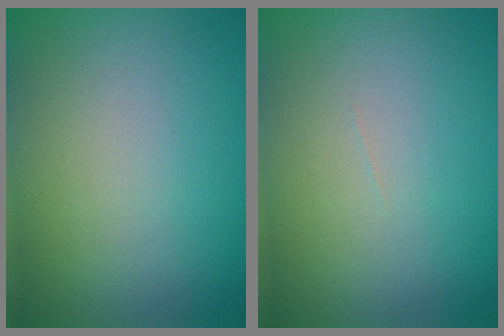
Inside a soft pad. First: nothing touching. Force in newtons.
{"total": 0.0}